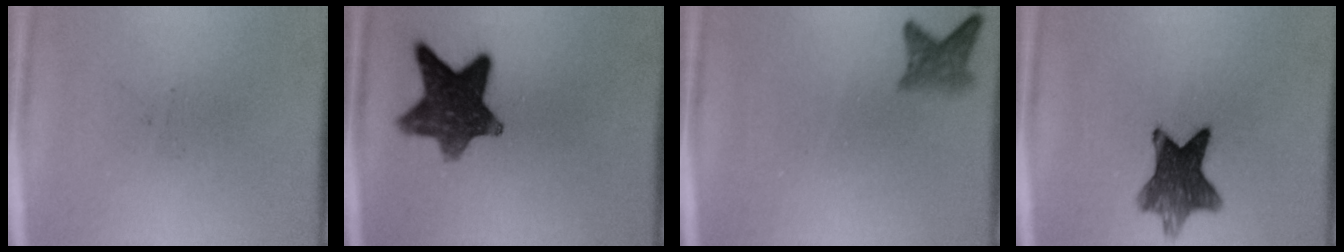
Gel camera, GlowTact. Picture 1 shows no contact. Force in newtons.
{"total": 11.3}
{"total": 2.8}
{"total": 9.3}